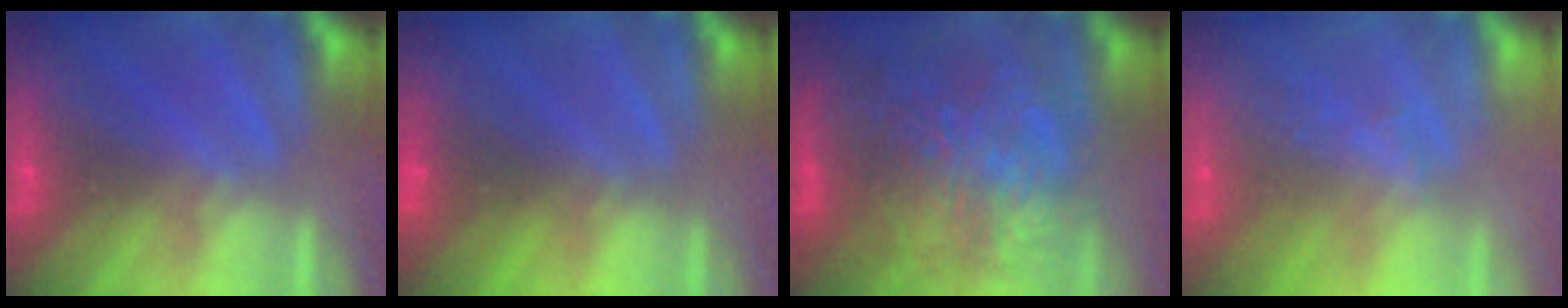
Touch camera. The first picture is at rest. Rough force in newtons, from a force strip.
{"total": 2.4}
{"total": 7.2}
{"total": 2.2}